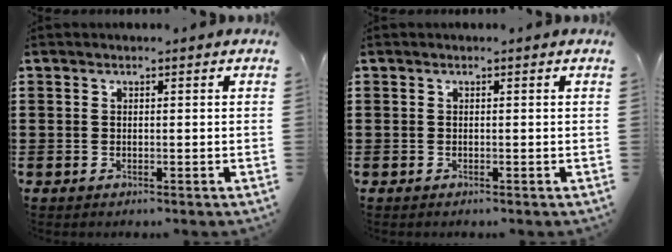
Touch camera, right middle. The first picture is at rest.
{"total": 0.0}